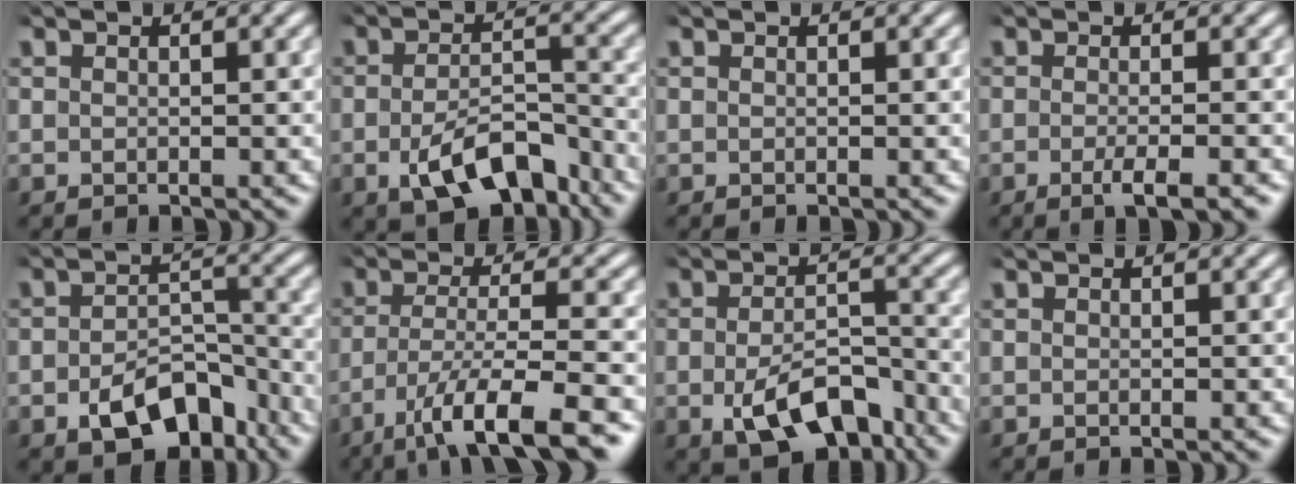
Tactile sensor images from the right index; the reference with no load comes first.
{"total": 6.3, "force": [-3.9, 2.6, 4.2], "torque": [-0.063, -0.021, -0.054]}
{"total": 0.0}
{"total": 3.2, "force": [-2.0, 0.5, 2.4], "torque": [-0.047, -0.011, -0.031]}
{"total": 6.4, "force": [-4.1, 3.4, 3.5], "torque": [-0.042, -0.011, -0.060]}
{"total": 8.7, "force": [-5.0, 2.3, 6.7], "torque": [-0.112, -0.033, -0.061]}
{"total": 6.8, "force": [-4.1, 3.2, 4.4], "torque": [-0.065, -0.026, -0.054]}
{"total": 0.0}